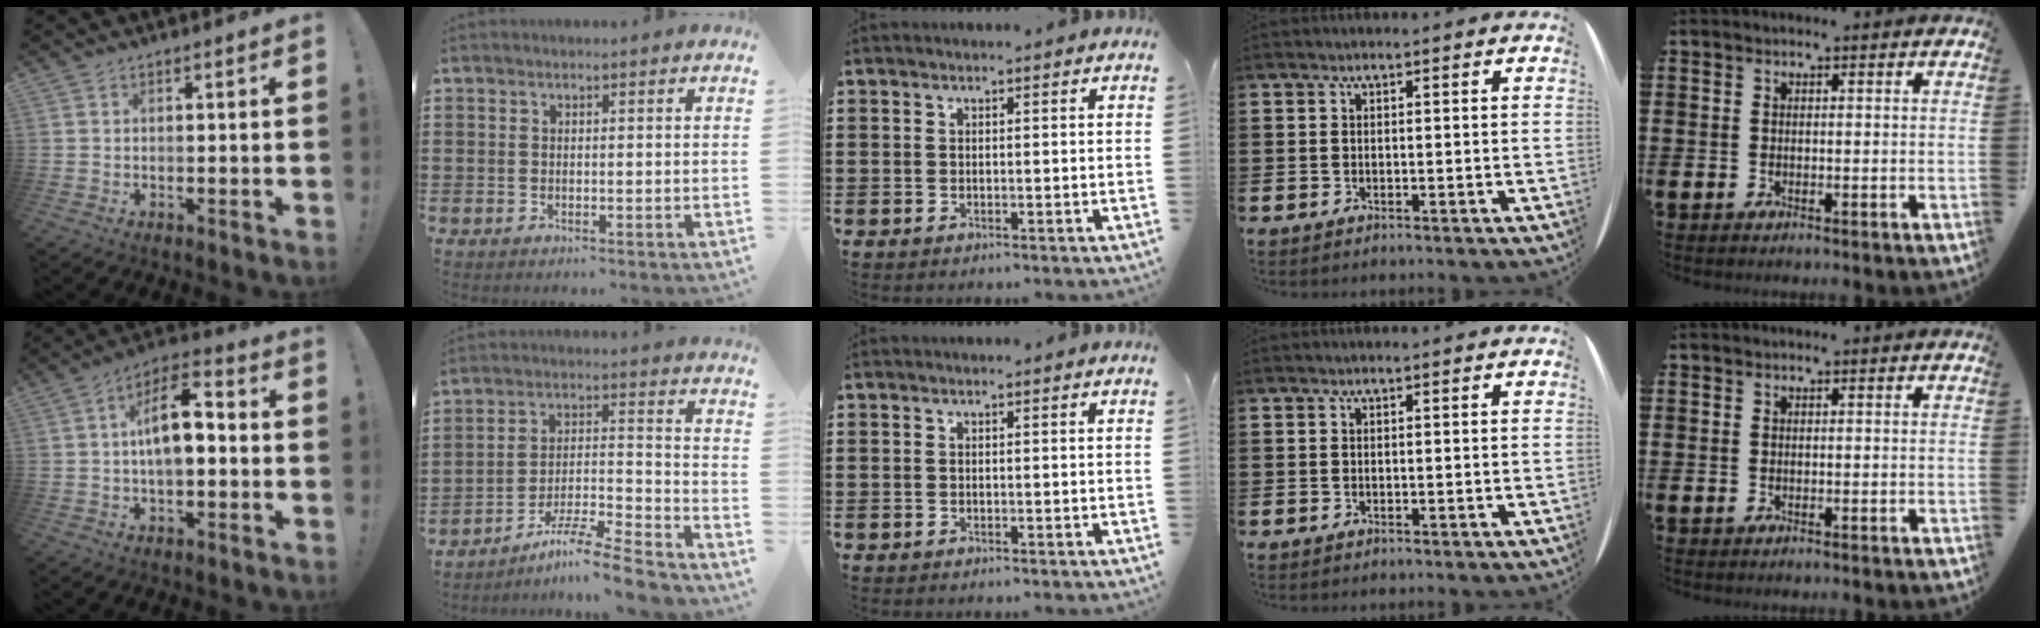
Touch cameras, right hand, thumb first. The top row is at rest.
{"thumb": {"total": 12.4, "force": [0.3, 6.0, 10.8], "torque": [-0.164, 0.009, 0.005]}, "index": {"total": 9.3, "force": [-8.0, 0.2, 4.9], "torque": [-0.081, 0.010, -0.156]}}